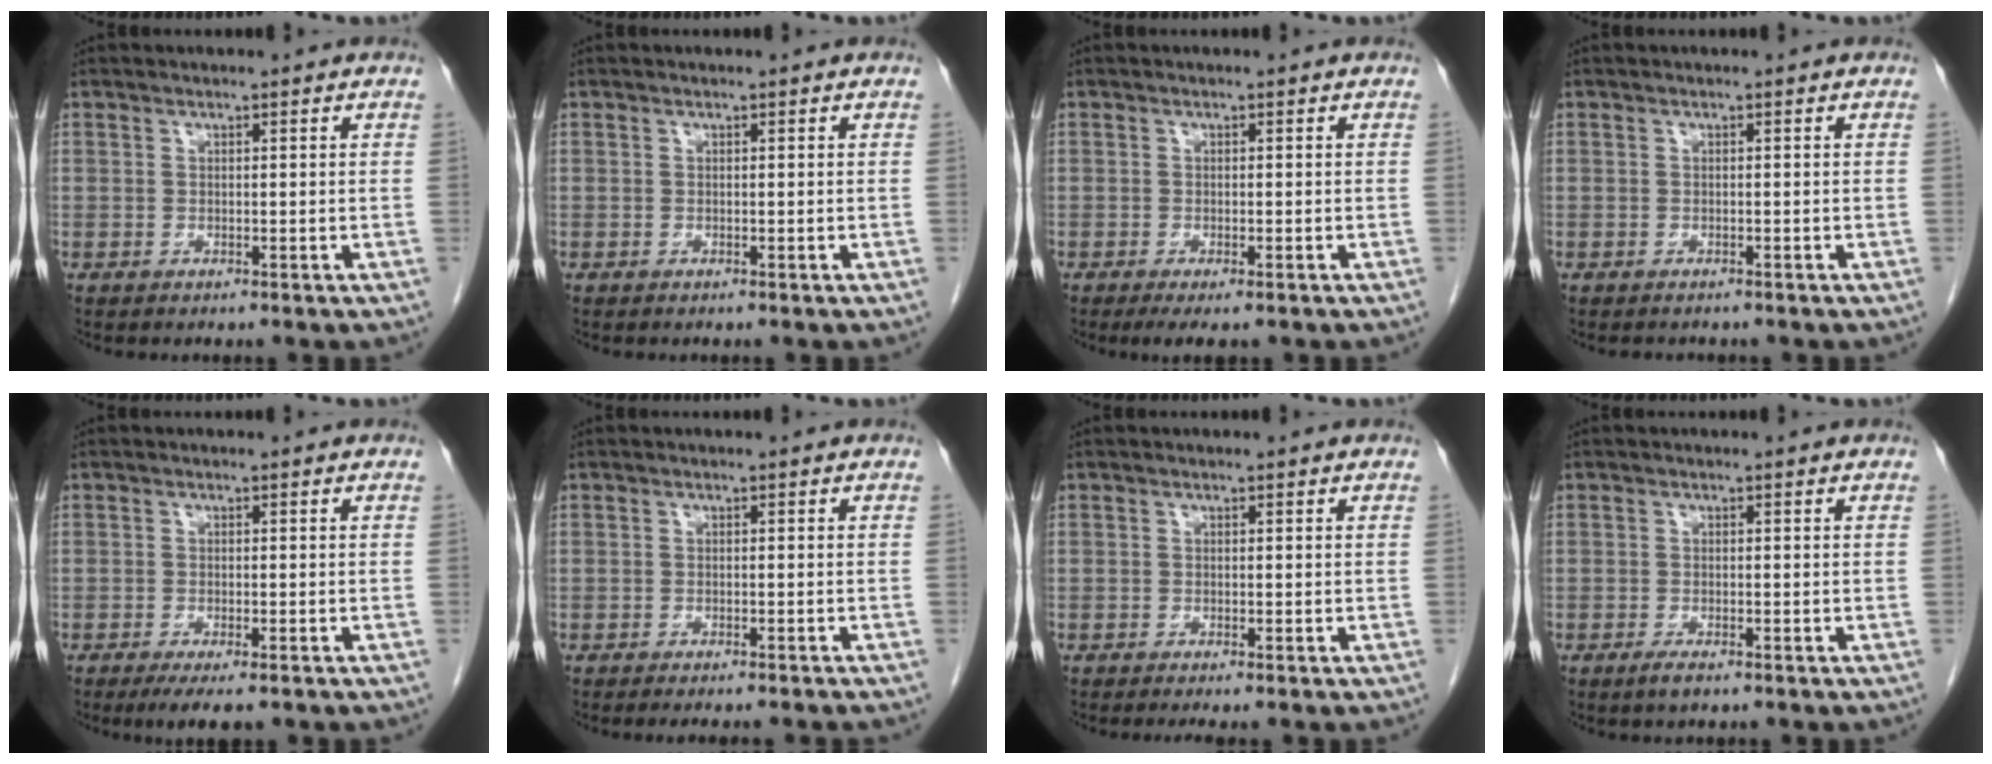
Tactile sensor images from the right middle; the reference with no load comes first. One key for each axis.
{"total": 0.0}
{"total": 3.3, "fx": -2.3, "fy": 0.8, "fz": 2.3, "tx": -0.036, "ty": -0.010, "tz": -0.033}
{"total": 0.9, "fx": -0.9, "fy": 0.2, "fz": 0.0, "tx": -0.007, "ty": -0.004, "tz": -0.013}
{"total": 4.7, "fx": -3.3, "fy": 1.0, "fz": 3.2, "tx": -0.046, "ty": -0.012, "tz": -0.047}
{"total": 5.9, "fx": -5.3, "fy": 0.7, "fz": 2.4, "tx": -0.020, "ty": -0.010, "tz": -0.065}
{"total": 1.5, "fx": -1.2, "fy": -0.2, "fz": 0.9, "tx": -0.015, "ty": -0.005, "tz": -0.017}
{"total": 1.7, "fx": -1.1, "fy": 0.4, "fz": 1.2, "tx": -0.023, "ty": -0.002, "tz": -0.019}